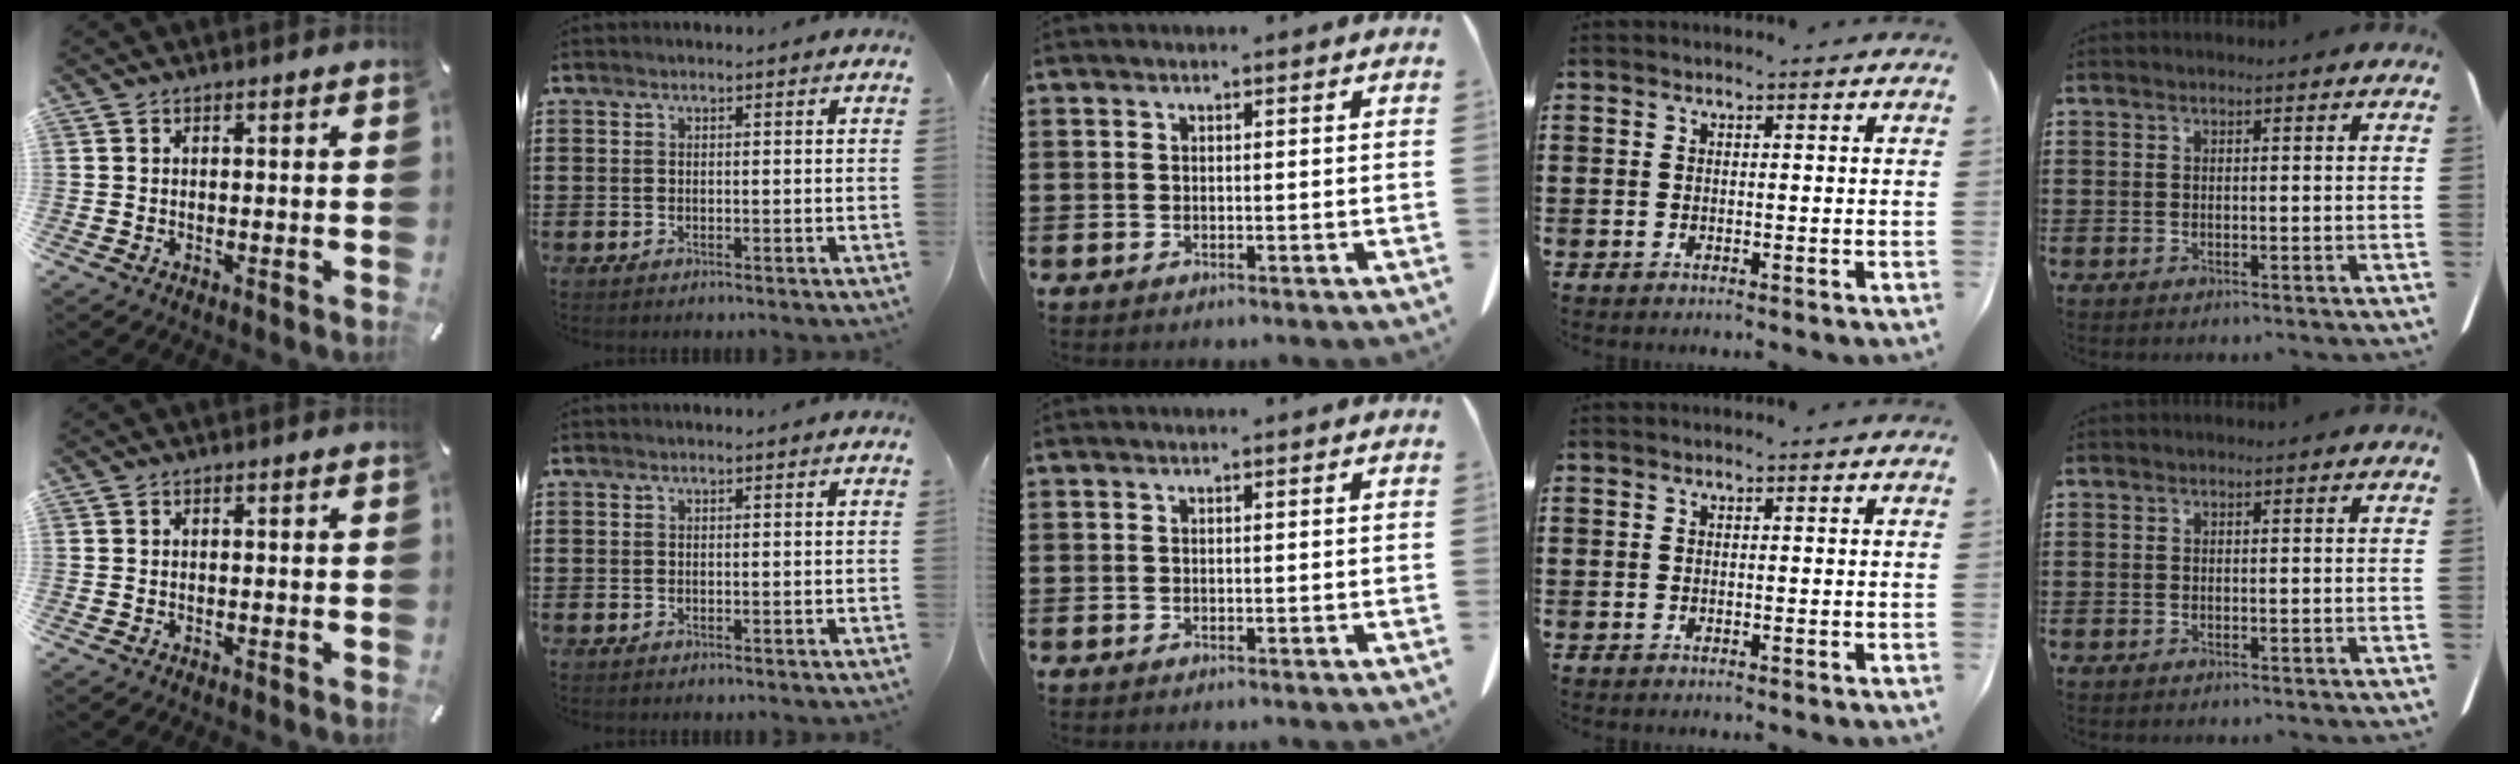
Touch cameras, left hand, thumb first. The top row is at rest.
{}